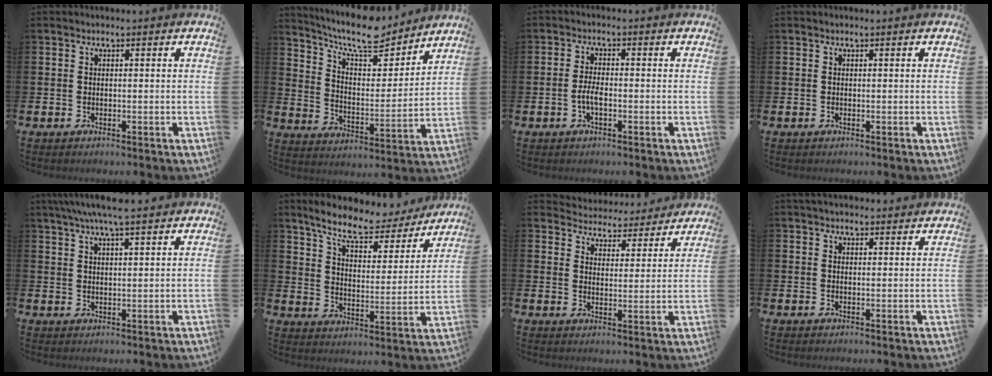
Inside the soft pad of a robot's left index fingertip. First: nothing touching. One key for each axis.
{"total": 10.0, "fx": 9.1, "fy": 2.2, "fz": 3.5, "tx": -0.091, "ty": -0.062, "tz": 0.159}
{"total": 2.6, "fx": -0.8, "fy": 1.0, "fz": 2.3, "tx": -0.044, "ty": -0.002, "tz": -0.019}
{"total": 0.0}
{"total": 5.3, "fx": 4.6, "fy": 0.4, "fz": 2.6, "tx": -0.048, "ty": -0.012, "tz": 0.079}
{"total": 9.1, "fx": 8.2, "fy": 2.3, "fz": 3.0, "tx": -0.096, "ty": -0.050, "tz": 0.144}
{"total": 4.8, "fx": 4.6, "fy": 1.2, "fz": -0.3, "tx": -0.018, "ty": -0.041, "tz": 0.079}
{"total": 2.1, "fx": 2.0, "fy": 0.5, "fz": 0.3, "tx": -0.003, "ty": -0.007, "tz": 0.036}